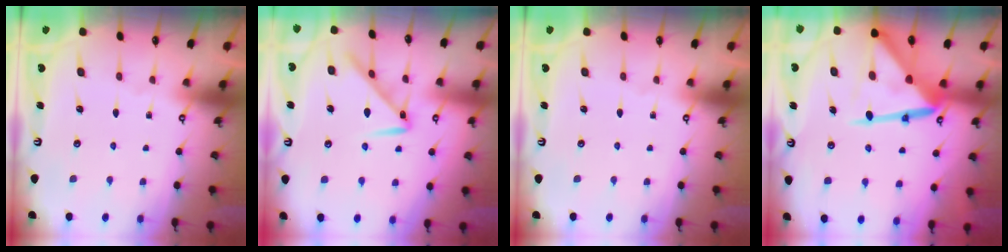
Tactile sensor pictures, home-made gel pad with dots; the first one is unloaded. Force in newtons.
{"total": 9.4, "press": 9.4, "slide": 0.6}
{"total": 0.0}
{"total": 15.3, "press": 15.2, "slide": 1.4}